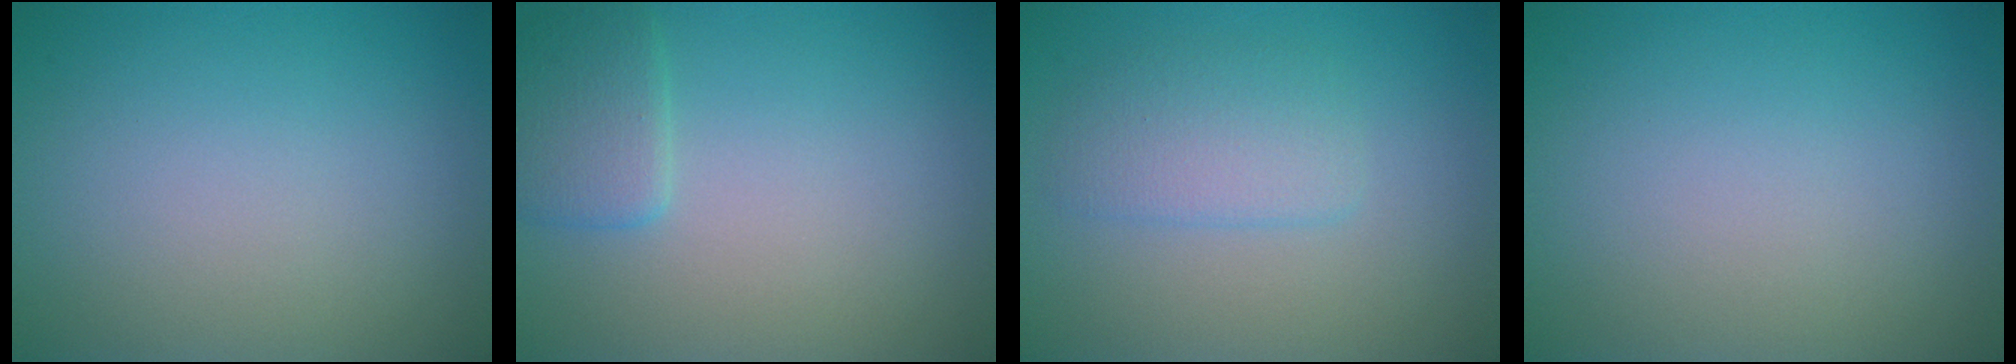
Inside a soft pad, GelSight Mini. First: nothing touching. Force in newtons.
{"total": 2.3, "press": 2.3, "slide": 0.2}
{"total": 2.6, "press": 2.6, "slide": 0.0}
{"total": 0.0}